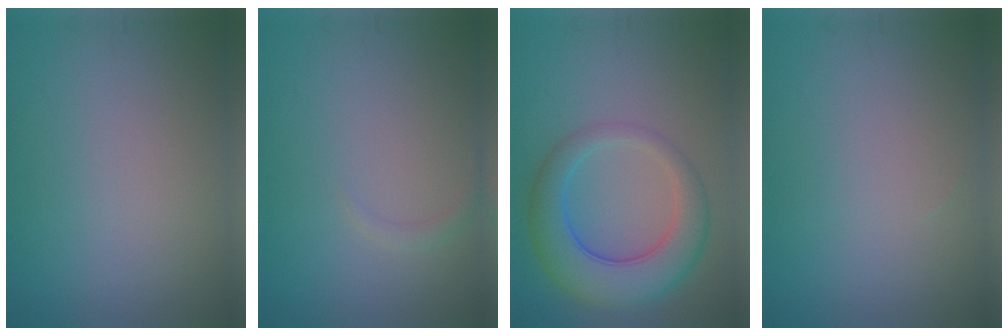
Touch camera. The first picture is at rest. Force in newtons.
{"total": 0.8, "press": 0.8, "slide": 0.1}
{"total": 6.6, "press": 6.6, "slide": 0.3}
{"total": 0.0}